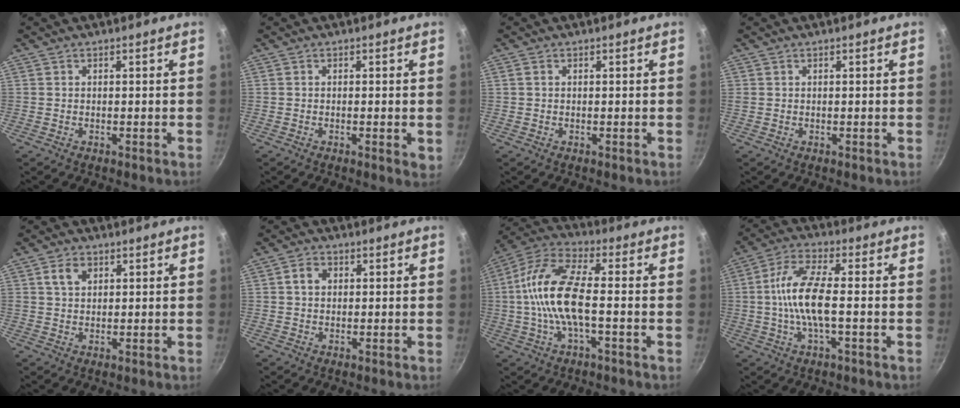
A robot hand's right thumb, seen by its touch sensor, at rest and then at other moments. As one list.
[{"total": 2.2, "force": [-0.3, 0.5, 2.1], "torque": [-0.030, -0.006, -0.007]}, {"total": 0.8, "force": [0.2, 0.6, 0.5], "torque": [-0.007, 0.003, 0.002]}, {"total": 0.0}, {"total": 4.0, "force": [1.5, 2.8, 2.5], "torque": [-0.035, 0.001, 0.025]}, {"total": 3.2, "force": [0.6, 2.5, 1.9], "torque": [-0.022, 0.006, 0.006]}, {"total": 13.8, "force": [-1.2, 5.2, 12.7], "torque": [-0.255, 0.033, -0.038]}, {"total": 10.5, "force": [-0.9, 3.2, 10.0], "torque": [-0.207, 0.020, -0.027]}]